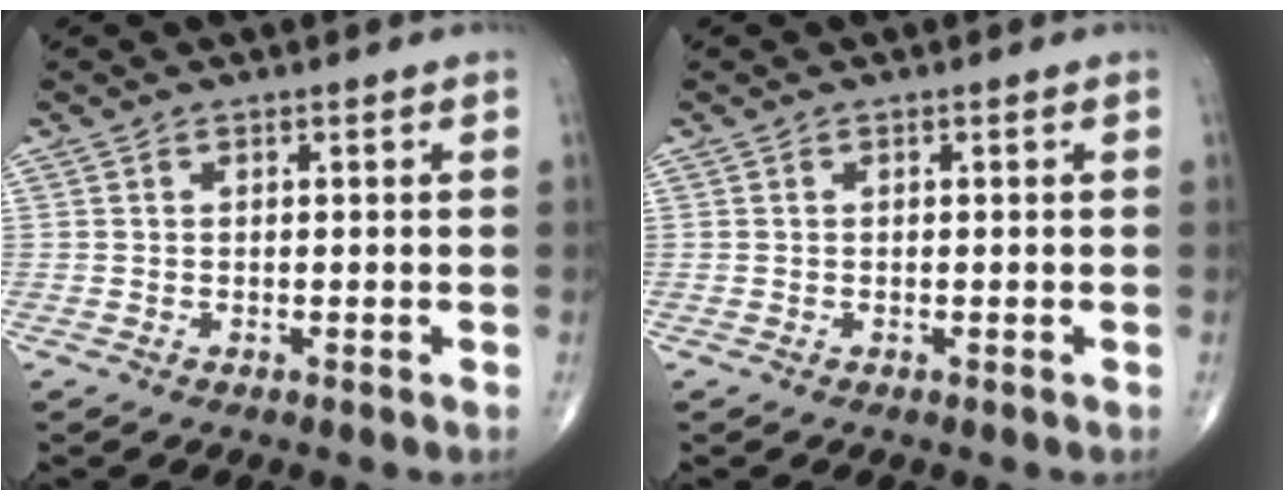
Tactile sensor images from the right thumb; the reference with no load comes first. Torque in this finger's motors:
{"motor_torque": [0.07, 0.08, -0.02, -0.02, 0.01]}